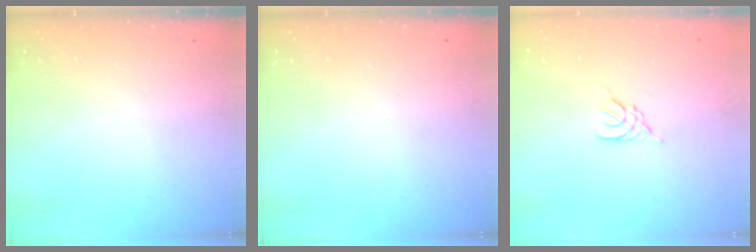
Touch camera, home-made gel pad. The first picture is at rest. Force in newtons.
{"total": 0.0}
{"total": 2.3, "press": 2.3, "slide": 0.5}